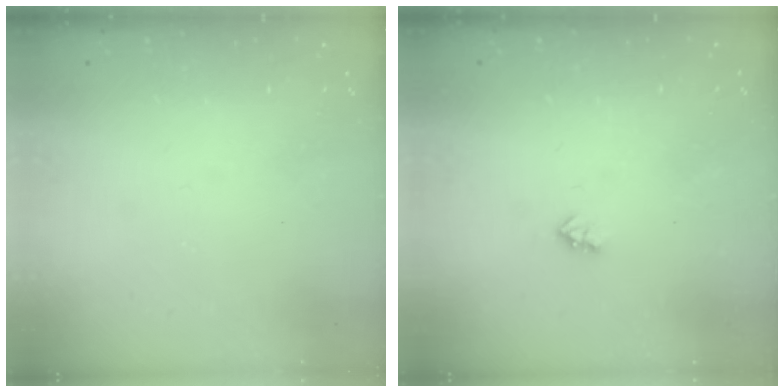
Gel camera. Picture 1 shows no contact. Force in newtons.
{"total": 2.0, "press": 2.0, "slide": 0.3}